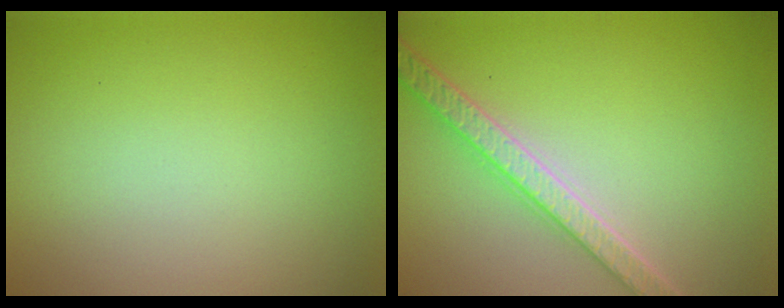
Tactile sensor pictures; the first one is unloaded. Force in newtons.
{"total": 4.2, "press": 3.6, "slide": 2.3}